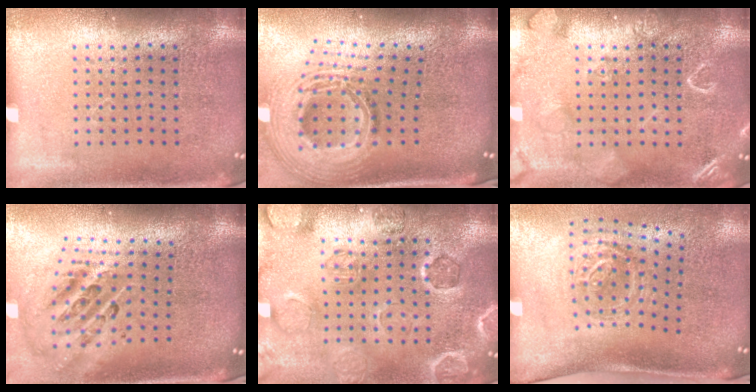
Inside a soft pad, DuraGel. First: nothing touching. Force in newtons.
{"total": 3.0, "press": 2.1, "slide": 2.2}
{"total": 2.9, "press": 2.9, "slide": 0.4}
{"total": 2.7, "press": 1.9, "slide": 1.9}
{"total": 1.4, "press": 1.4, "slide": 0.2}
{"total": 1.7, "press": 1.2, "slide": 1.3}